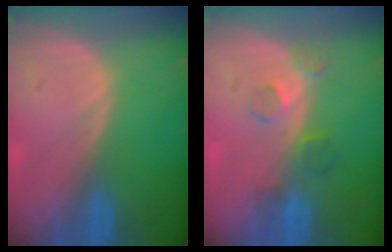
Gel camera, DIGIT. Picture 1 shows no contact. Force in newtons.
{"total": 4.0, "press": 3.6, "slide": 1.8}